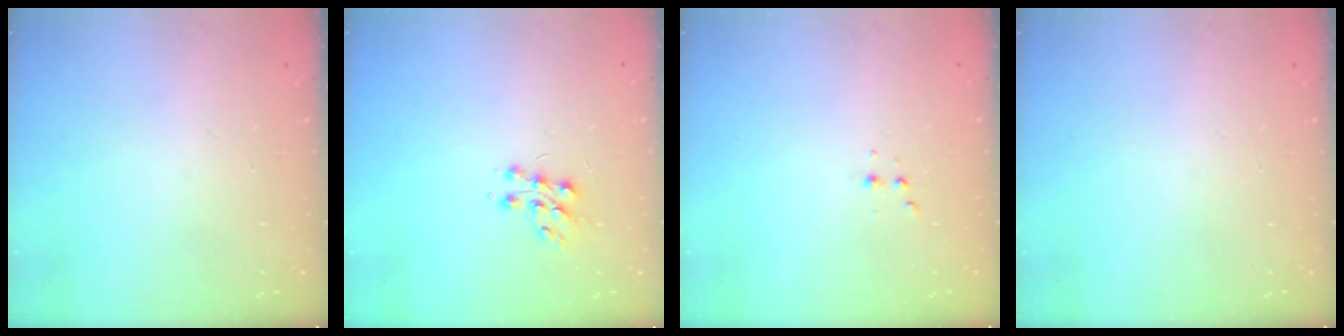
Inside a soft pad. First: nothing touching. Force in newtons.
{"total": 7.9, "press": 7.8, "slide": 0.6}
{"total": 2.5, "press": 2.4, "slide": 0.5}
{"total": 0.0}